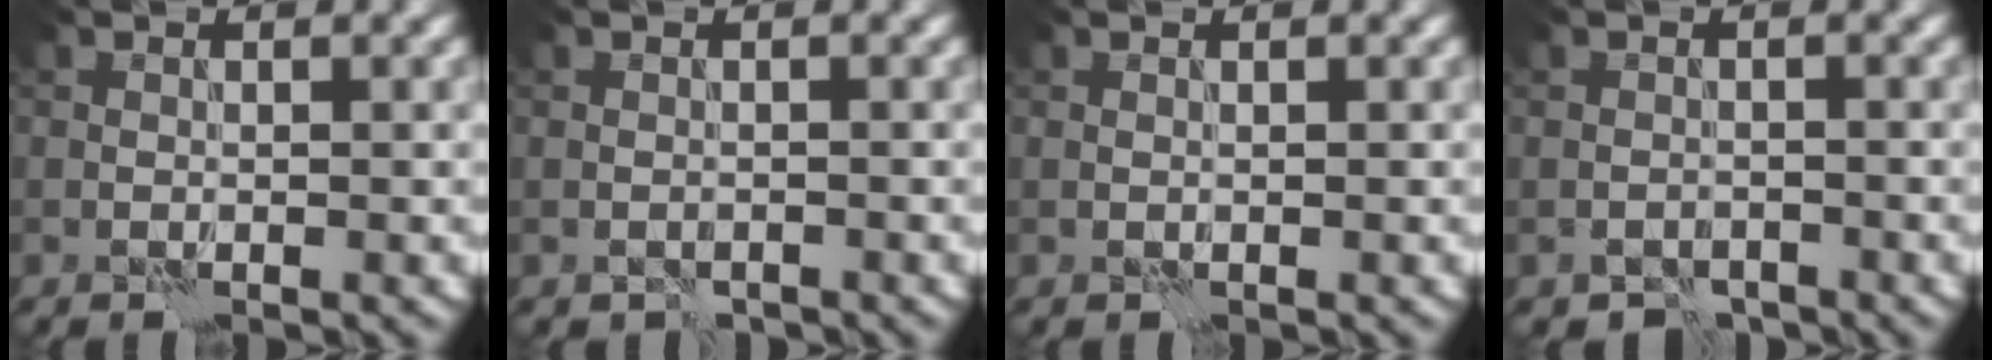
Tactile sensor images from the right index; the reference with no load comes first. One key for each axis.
{"total": 0.9, "fx": -0.8, "fy": 0.4, "fz": 0.2, "tx": -0.002, "ty": -0.002, "tz": -0.014}
{"total": 0.0}
{"total": 1.9, "fx": -1.7, "fy": 0.9, "fz": 0.2, "tx": 0.004, "ty": 0.000, "tz": -0.031}